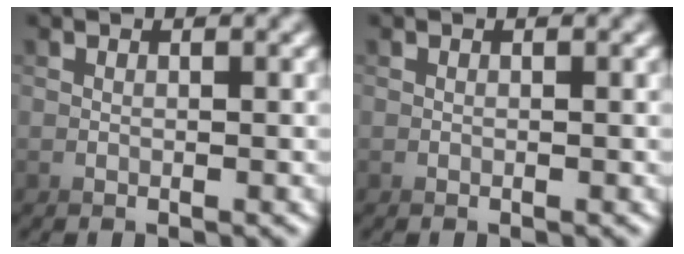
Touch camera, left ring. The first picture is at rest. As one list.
[{"total": 0.0}]